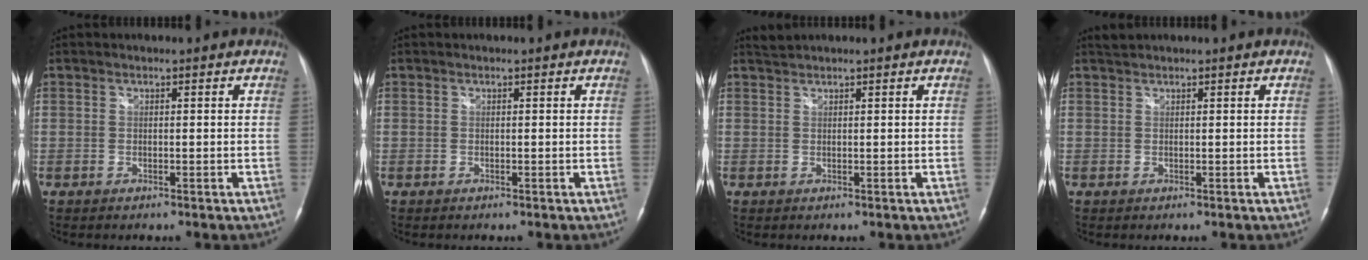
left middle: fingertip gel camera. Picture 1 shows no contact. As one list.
[{"total": 0.0}, {"total": 1.0, "force": [1.0, -0.3, 0.0], "torque": [-0.006, 0.009, 0.026]}, {"total": 0.9, "force": [0.9, 0.0, 0.1], "torque": [-0.010, 0.011, 0.021]}]